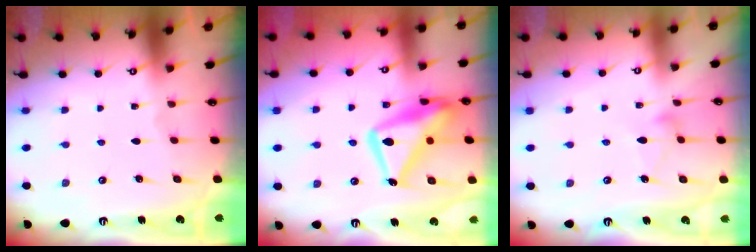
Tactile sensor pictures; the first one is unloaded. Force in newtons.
{"total": 18.9, "press": 18.8, "slide": 1.8}
{"total": 7.6, "press": 7.6, "slide": 0.5}